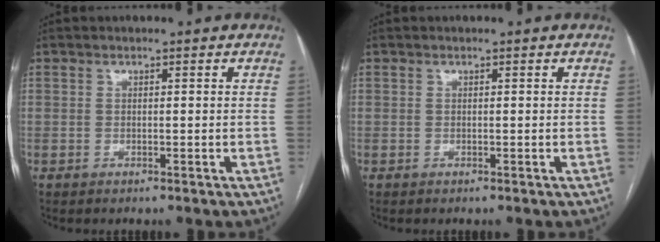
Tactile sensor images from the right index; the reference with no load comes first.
{"total": 0.0}